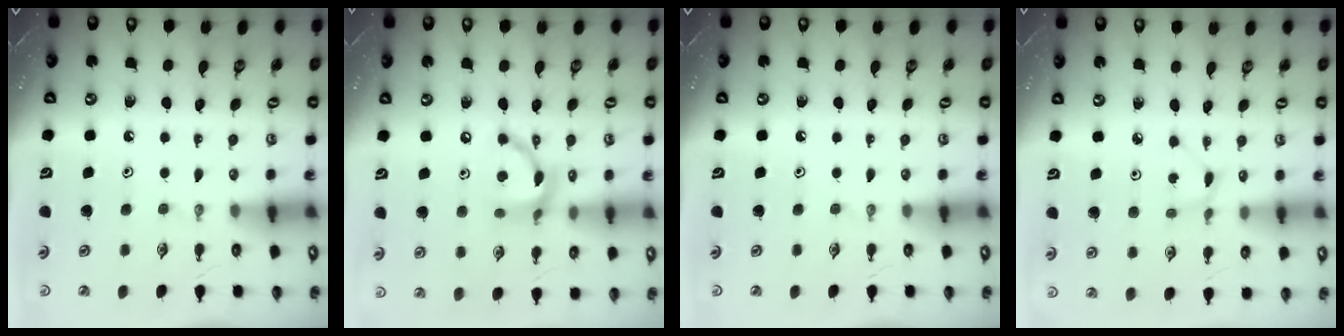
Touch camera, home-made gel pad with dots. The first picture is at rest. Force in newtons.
{"total": 12.6, "press": 12.6, "slide": 1.1}
{"total": 0.0}
{"total": 0.7, "press": 0.7, "slide": 0.1}